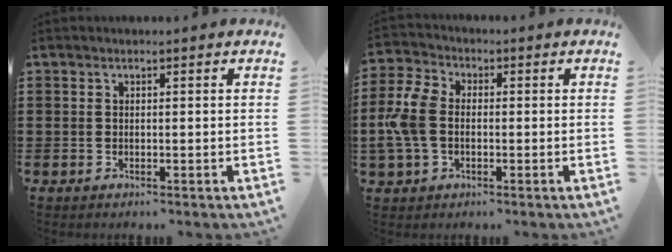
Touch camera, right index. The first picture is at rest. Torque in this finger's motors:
{"motor_torque": [2.14, 0.00, 0.80, 0.13]}